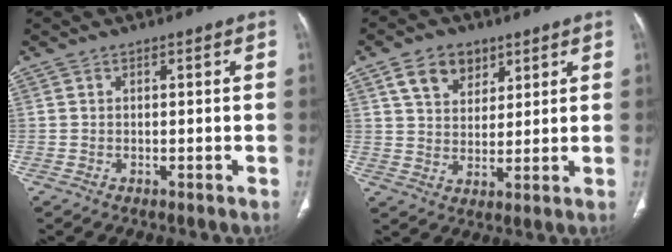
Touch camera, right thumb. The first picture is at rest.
{"total": 8.2, "force": [4.5, 5.6, 3.9], "torque": [-0.043, -0.021, 0.082]}